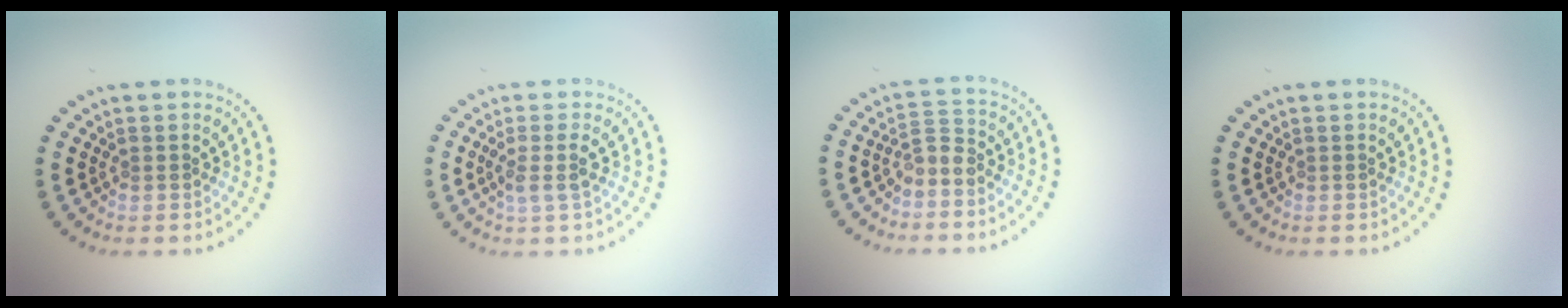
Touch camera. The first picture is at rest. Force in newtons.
{"total": 1.9, "press": 1.5, "slide": 1.0}
{"total": 1.8, "press": 1.5, "slide": 1.0}
{"total": 0.0}